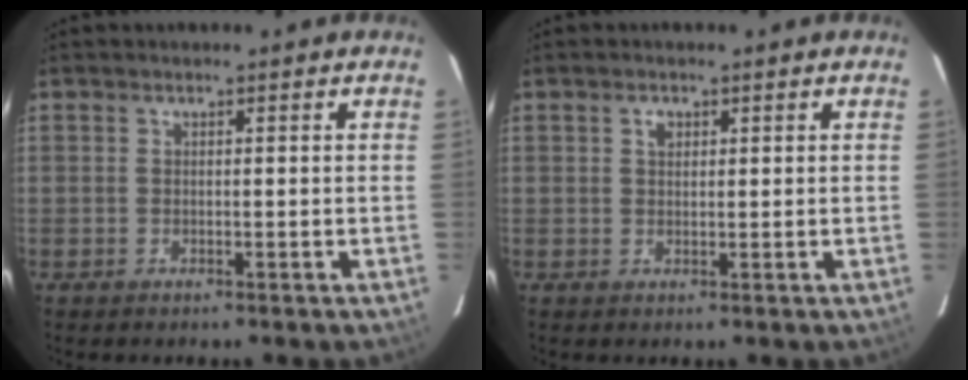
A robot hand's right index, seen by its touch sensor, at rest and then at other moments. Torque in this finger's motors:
{"motor_torque": [-0.02, 0.02, 0.02, 0.02]}